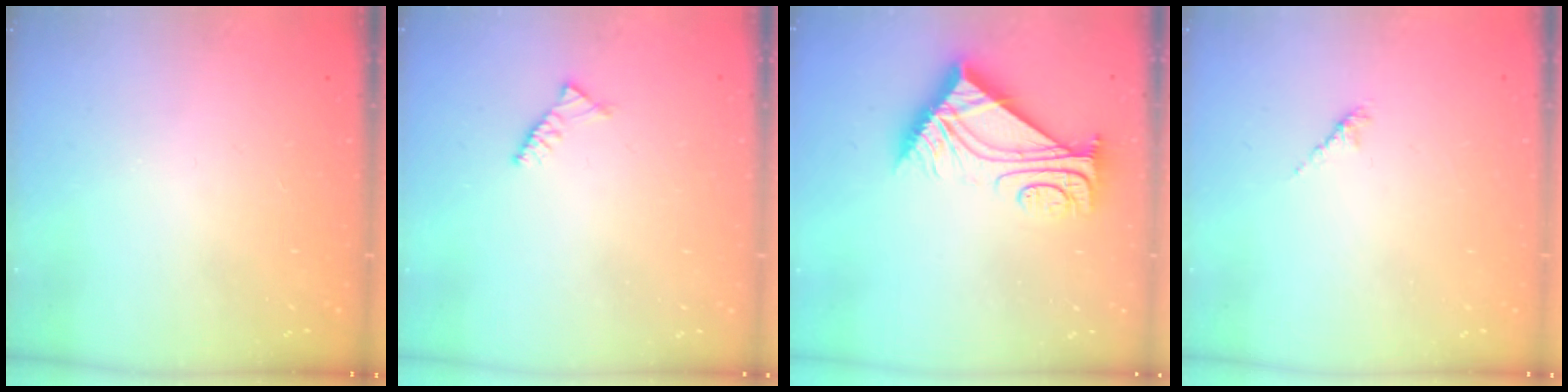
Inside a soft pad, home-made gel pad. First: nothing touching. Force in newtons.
{"total": 3.0, "press": 2.9, "slide": 0.8}
{"total": 10.5, "press": 10.5, "slide": 0.5}
{"total": 2.6, "press": 2.4, "slide": 0.7}